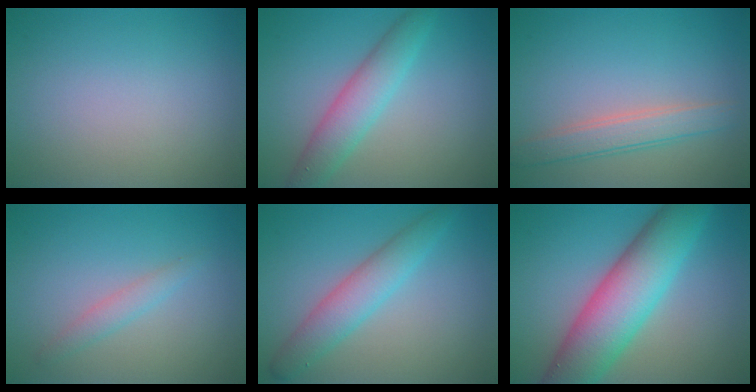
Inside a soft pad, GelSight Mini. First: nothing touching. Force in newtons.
{"total": 4.0, "press": 4.0, "slide": 0.1}
{"total": 2.9, "press": 2.9, "slide": 0.2}
{"total": 1.5, "press": 1.5, "slide": 0.0}
{"total": 3.8, "press": 3.8, "slide": 0.1}
{"total": 9.4, "press": 9.4, "slide": 0.1}